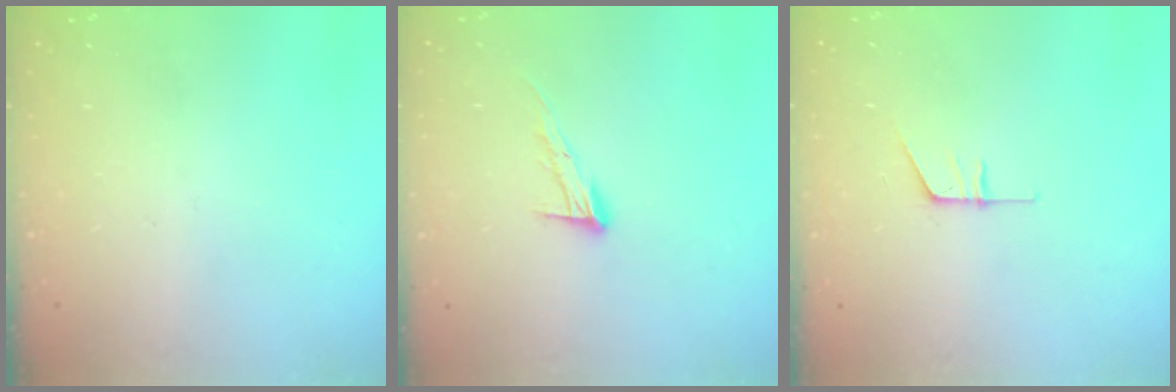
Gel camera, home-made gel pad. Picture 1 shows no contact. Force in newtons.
{"total": 9.1, "press": 9.1, "slide": 0.6}
{"total": 5.4, "press": 5.4, "slide": 0.5}